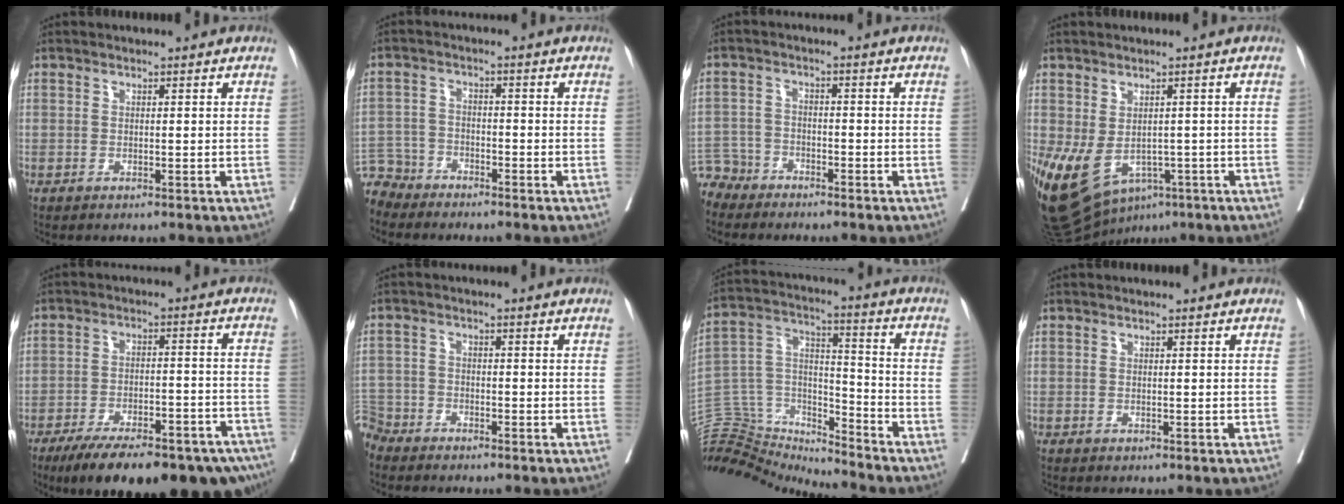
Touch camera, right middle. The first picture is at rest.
{"total": 6.0, "force": [-5.5, 2.4, -0.8], "torque": [0.017, -0.001, -0.110]}
{"total": 5.6, "force": [-5.0, 2.3, -0.8], "torque": [0.016, -0.003, -0.101]}
{"total": 12.9, "force": [-5.9, 7.8, 8.3], "torque": [-0.167, -0.013, -0.081]}
{"total": 23.8, "force": [-18.1, 7.1, 13.8], "torque": [-0.161, 0.000, -0.245]}
{"total": 5.1, "force": [-4.6, 2.0, -0.6], "torque": [0.013, -0.005, -0.096]}
{"total": 16.0, "force": [-15.7, 3.0, 0.8], "torque": [-0.020, 0.071, -0.274]}
{"total": 0.0}